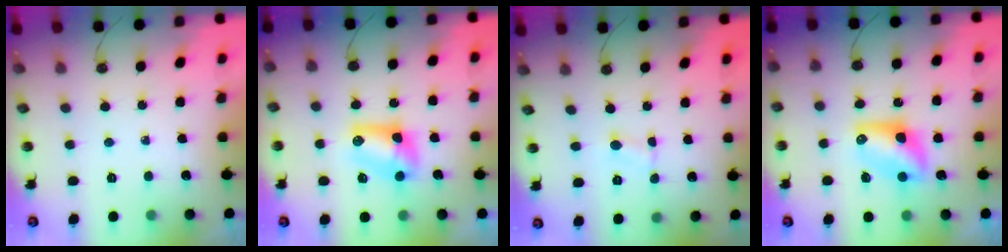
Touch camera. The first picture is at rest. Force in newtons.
{"total": 7.3, "press": 7.3, "slide": 0.7}
{"total": 1.1, "press": 1.0, "slide": 0.3}
{"total": 7.9, "press": 7.9, "slide": 0.4}